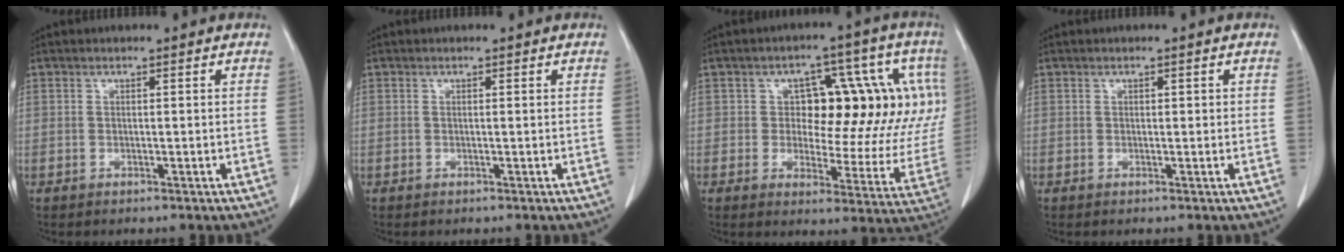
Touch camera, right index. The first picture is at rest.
{"total": 0.0}
{"total": 16.5, "force": [3.8, 8.4, 13.6], "torque": [-0.147, 0.032, 0.050]}
{"total": 0.7, "force": [0.2, 0.4, 0.5], "torque": [-0.005, 0.001, 0.002]}